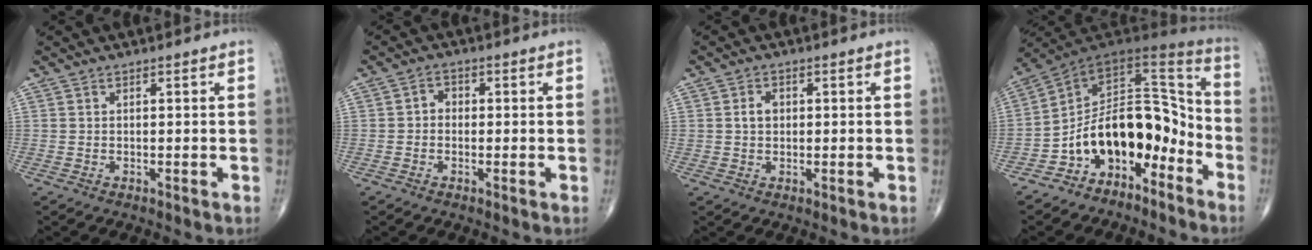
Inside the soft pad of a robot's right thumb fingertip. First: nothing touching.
{"total": 2.4, "force": [-0.2, 2.1, 1.2], "torque": [-0.004, 0.012, -0.011]}
{"total": 2.9, "force": [0.4, 2.2, 1.8], "torque": [-0.024, 0.005, 0.007]}
{"total": 17.3, "force": [-8.0, 10.7, 10.9], "torque": [-0.121, 0.118, -0.137]}